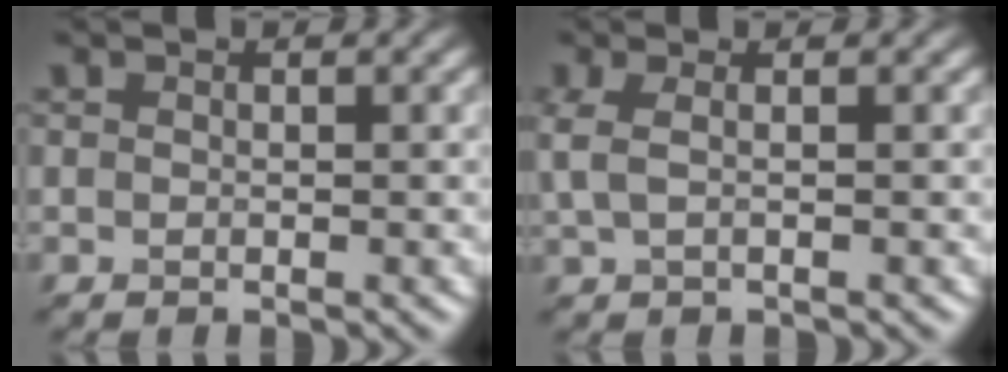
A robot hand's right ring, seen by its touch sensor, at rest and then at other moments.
{"total": 1.1, "force": [0.0, 0.1, 1.1], "torque": [-0.039, 0.013, 0.018]}